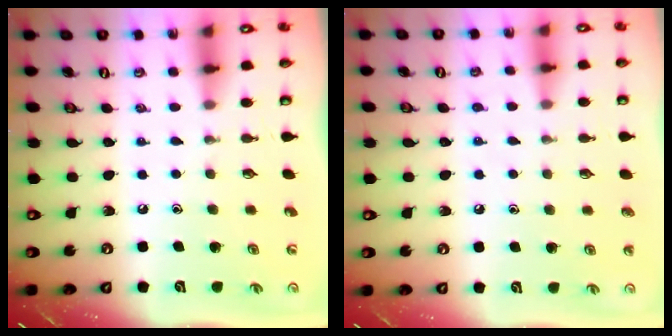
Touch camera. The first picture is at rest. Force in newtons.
{"total": 3.7, "press": 3.7, "slide": 0.4}